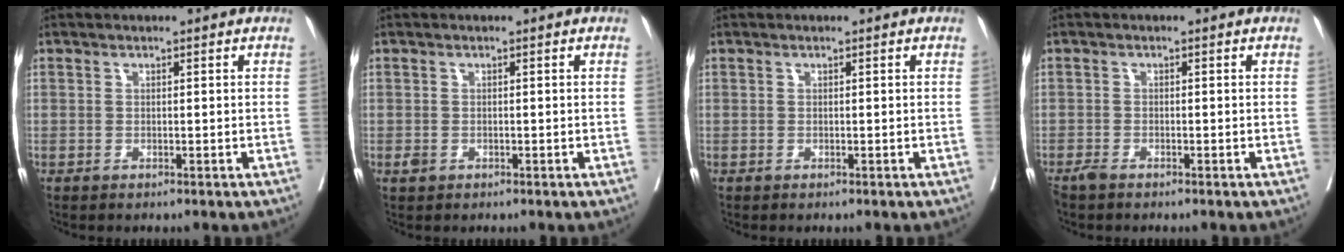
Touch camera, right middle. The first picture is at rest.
{"total": 0.9, "force": [-0.4, 0.7, 0.4], "torque": [-0.008, 0.001, -0.004]}
{"total": 1.7, "force": [-1.5, 0.4, 0.7], "torque": [-0.007, -0.004, -0.021]}
{"total": 1.2, "force": [-1.0, 0.2, 0.5], "torque": [-0.014, -0.002, -0.020]}